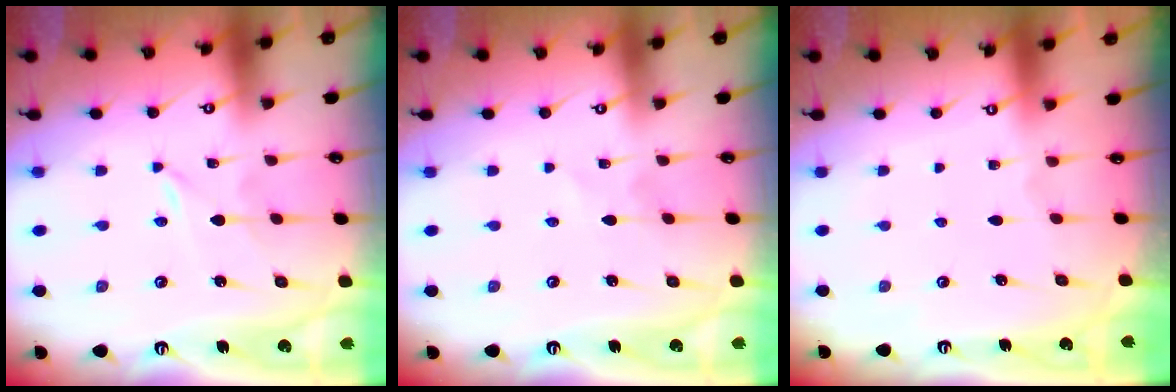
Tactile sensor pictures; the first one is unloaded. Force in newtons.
{"total": 0.6, "press": 0.6, "slide": 0.1}
{"total": 0.0}